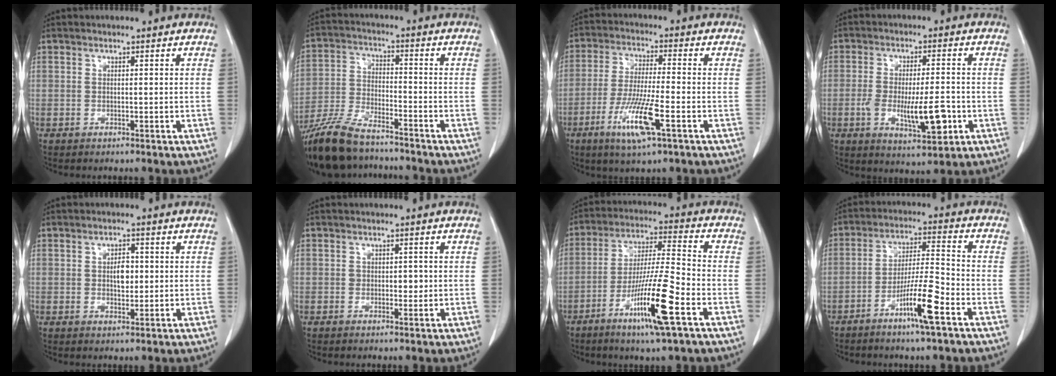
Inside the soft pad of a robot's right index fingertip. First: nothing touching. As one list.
[{"total": 14.2, "force": [-11.4, 3.9, 7.4], "torque": [-0.154, -0.014, -0.215]}, {"total": 10.3, "force": [-4.4, 0.8, 9.3], "torque": [-0.183, -0.020, -0.080]}, {"total": 9.7, "force": [-2.4, 2.7, 9.0], "torque": [-0.153, -0.006, -0.031]}, {"total": 3.5, "force": [0.4, 1.9, 3.0], "torque": [-0.045, 0.000, 0.009]}, {"total": 2.1, "force": [0.0, 1.4, 1.5], "torque": [-0.019, 0.003, 0.002]}, {"total": 13.9, "force": [-6.2, 0.1, 12.4], "torque": [-0.231, -0.019, -0.112]}, {"total": 9.4, "force": [-4.9, 0.1, 8.0], "torque": [-0.148, -0.003, -0.088]}]